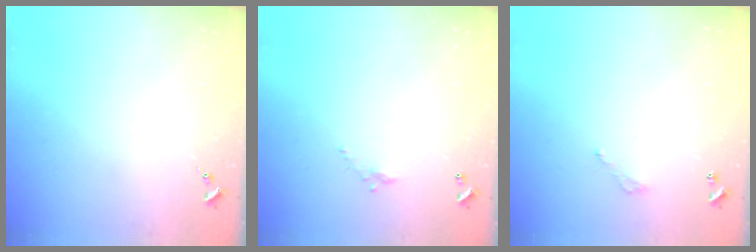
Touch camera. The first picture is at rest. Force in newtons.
{"total": 4.0, "press": 4.0, "slide": 0.2}
{"total": 3.1, "press": 3.0, "slide": 0.3}